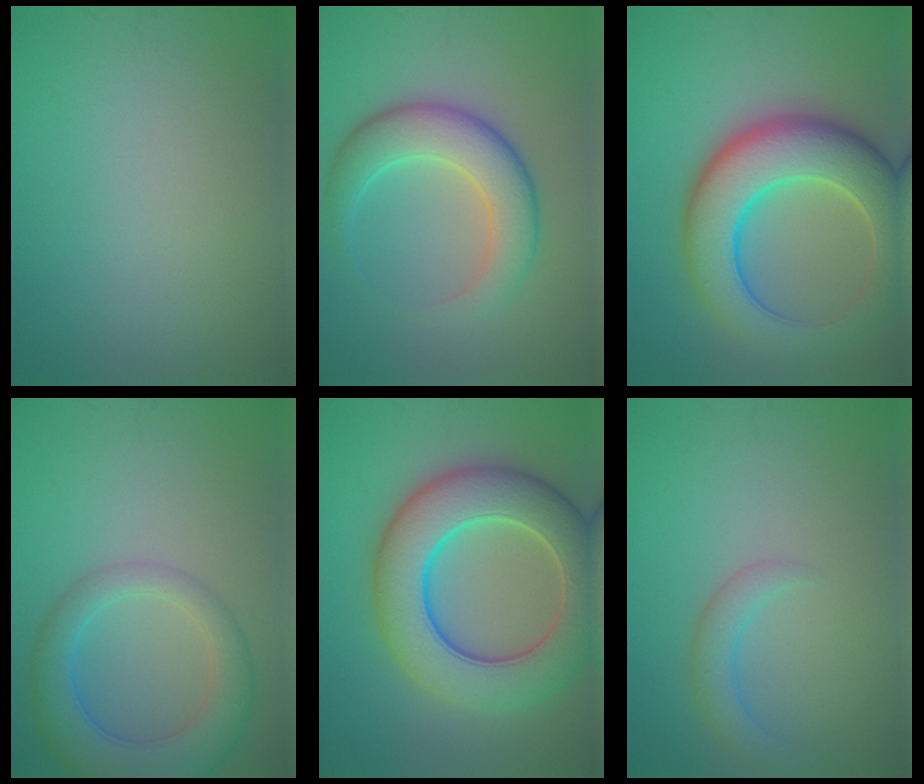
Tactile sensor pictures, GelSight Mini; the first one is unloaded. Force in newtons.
{"total": 6.0, "press": 6.0, "slide": 0.2}
{"total": 10.9, "press": 10.9, "slide": 0.2}
{"total": 6.0, "press": 6.0, "slide": 0.5}
{"total": 11.0, "press": 11.0, "slide": 0.6}
{"total": 2.3, "press": 2.3, "slide": 0.2}